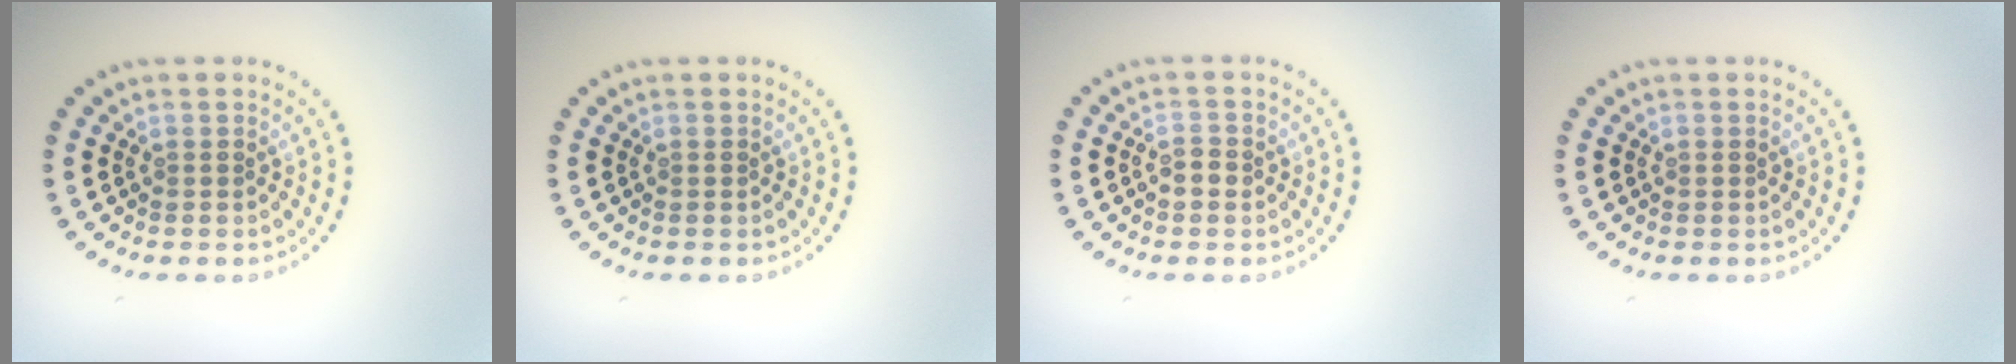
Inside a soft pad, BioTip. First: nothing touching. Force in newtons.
{"total": 0.0}
{"total": 1.3, "press": 1.3, "slide": 0.0}
{"total": 0.0}